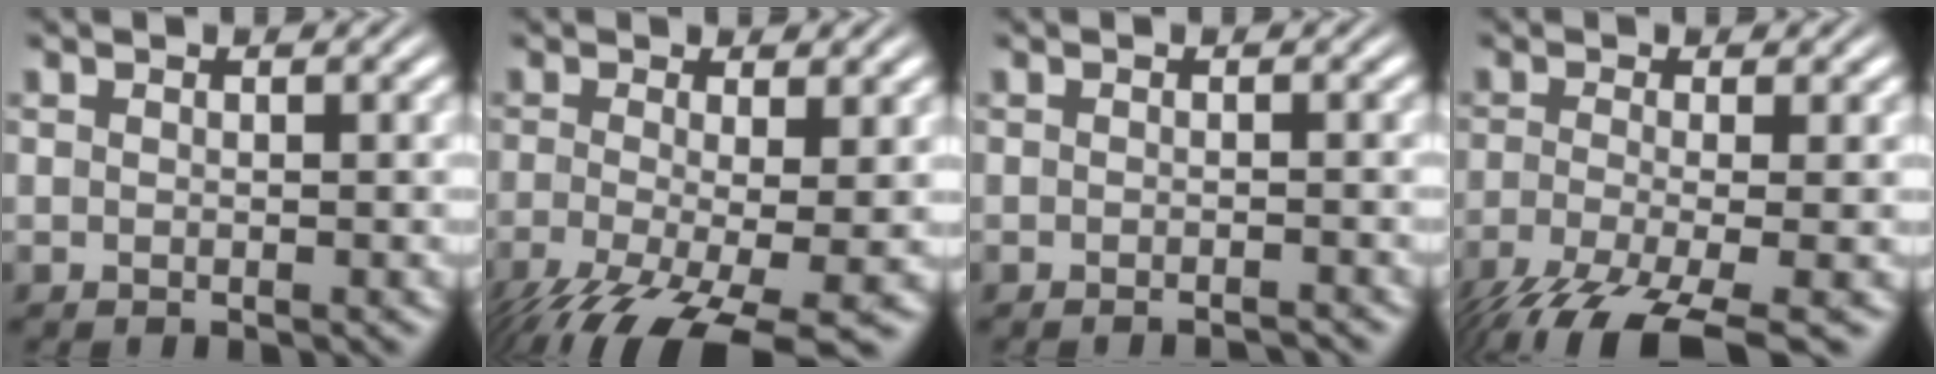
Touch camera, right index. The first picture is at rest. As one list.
[{"total": 8.8, "force": [-5.6, 3.3, 6.0], "torque": [-0.115, -0.061, -0.056]}, {"total": 1.6, "force": [-1.6, -0.1, 0.2], "torque": [-0.006, -0.004, -0.024]}, {"total": 8.0, "force": [-5.5, 2.7, 5.1], "torque": [-0.101, -0.044, -0.064]}]